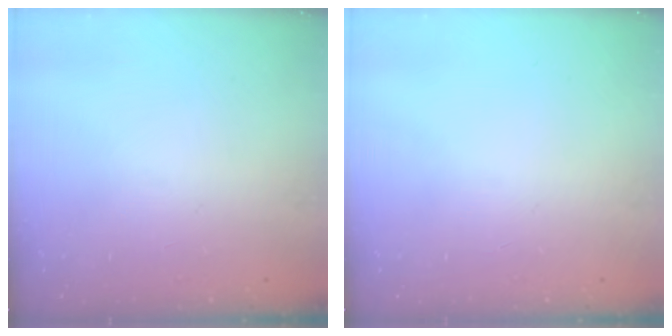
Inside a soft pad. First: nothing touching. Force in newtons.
{"total": 0.0}